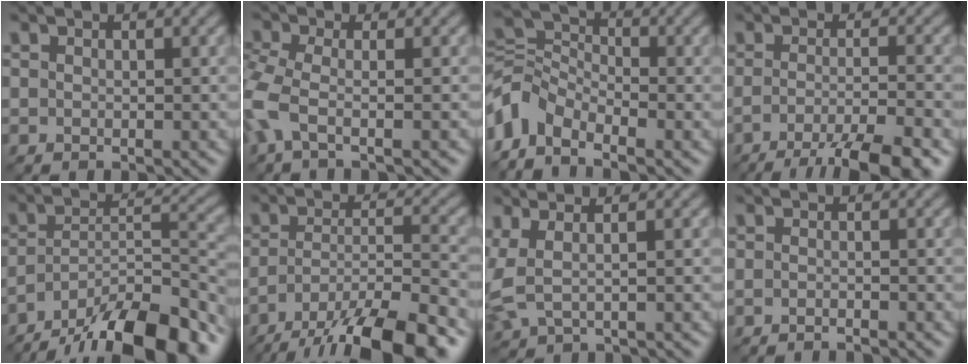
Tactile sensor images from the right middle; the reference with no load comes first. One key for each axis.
{"total": 4.0, "fx": -1.7, "fy": 1.2, "fz": 3.4, "tx": -0.093, "ty": -0.004, "tz": -0.042}
{"total": 5.8, "fx": -3.9, "fy": 2.9, "fz": 3.2, "tx": -0.066, "ty": 0.010, "tz": -0.098}
{"total": 7.8, "fx": -5.4, "fy": 0.9, "fz": 5.6, "tx": -0.085, "ty": -0.010, "tz": -0.090}
{"total": 12.5, "fx": -10.0, "fy": 2.9, "fz": 6.9, "tx": -0.114, "ty": 0.008, "tz": -0.171}
{"total": 11.7, "fx": -8.9, "fy": 2.4, "fz": 7.2, "tx": -0.129, "ty": -0.011, "tz": -0.144}
{"total": 3.5, "fx": 0.2, "fy": 1.4, "fz": 3.2, "tx": -0.085, "ty": 0.002, "tz": 0.018}
{"total": 1.2, "fx": -1.0, "fy": -0.6, "fz": 0.0, "tx": 0.001, "ty": -0.003, "tz": -0.017}